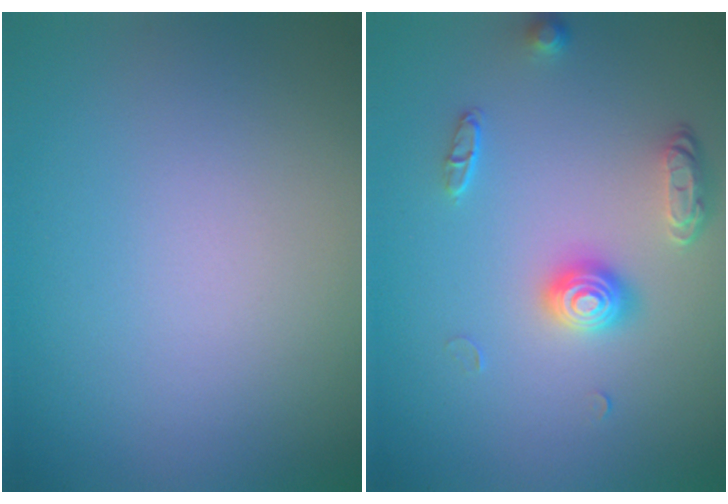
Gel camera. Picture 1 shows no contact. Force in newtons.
{"total": 2.6, "press": 2.2, "slide": 1.5}